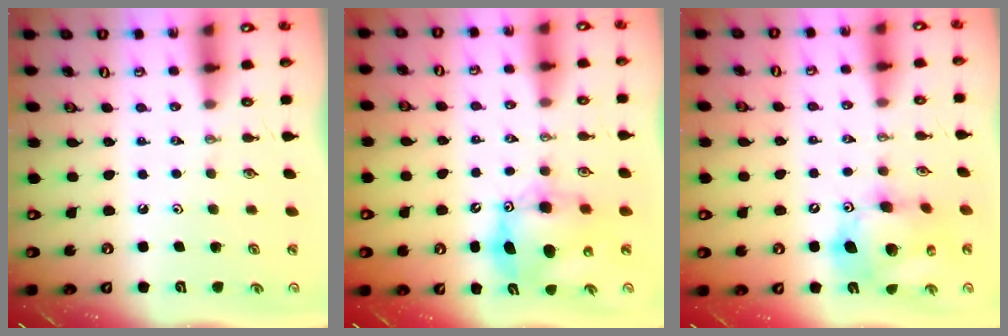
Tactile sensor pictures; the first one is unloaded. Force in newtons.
{"total": 10.2, "press": 10.1, "slide": 0.9}
{"total": 15.9, "press": 15.7, "slide": 2.5}